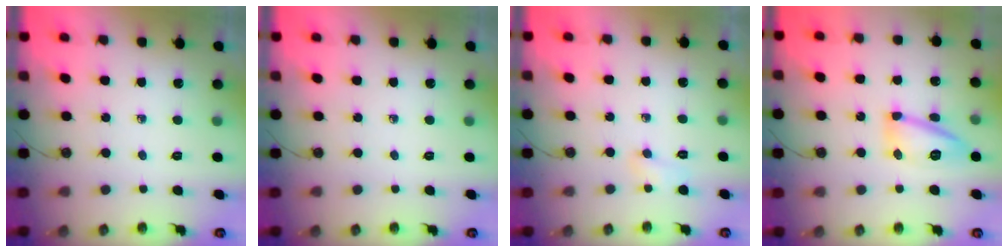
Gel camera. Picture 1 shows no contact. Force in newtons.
{"total": 0.0}
{"total": 7.0, "press": 4.1, "slide": 5.7}
{"total": 13.3, "press": 13.3, "slide": 1.2}